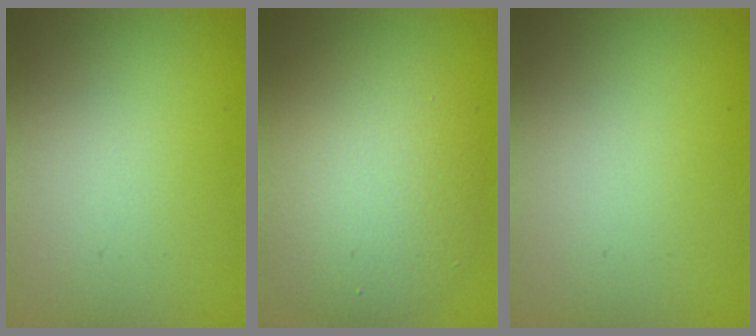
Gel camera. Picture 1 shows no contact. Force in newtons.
{"total": 6.5, "press": 6.5, "slide": 0.3}
{"total": 0.0}